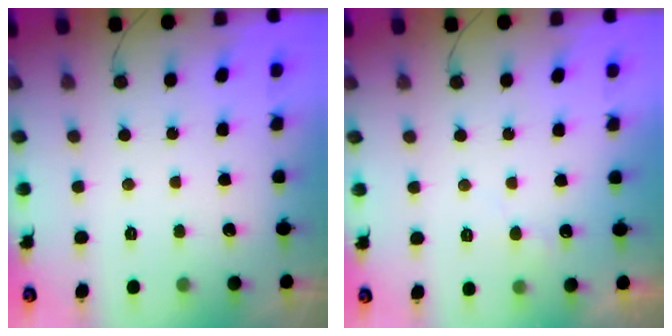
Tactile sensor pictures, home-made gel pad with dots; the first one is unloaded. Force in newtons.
{"total": 3.9, "press": 3.9, "slide": 0.4}